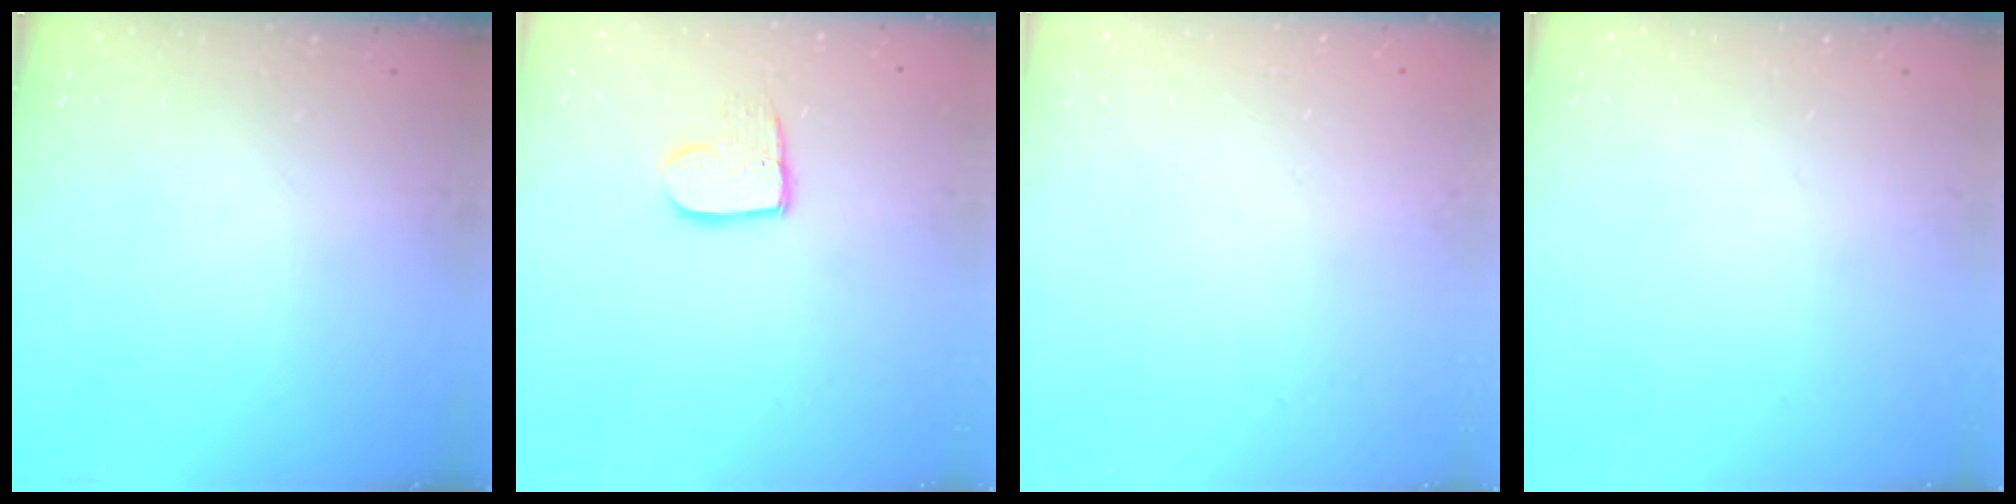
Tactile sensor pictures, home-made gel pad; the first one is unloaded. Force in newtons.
{"total": 9.0, "press": 9.0, "slide": 0.7}
{"total": 0.0}
{"total": 0.0}